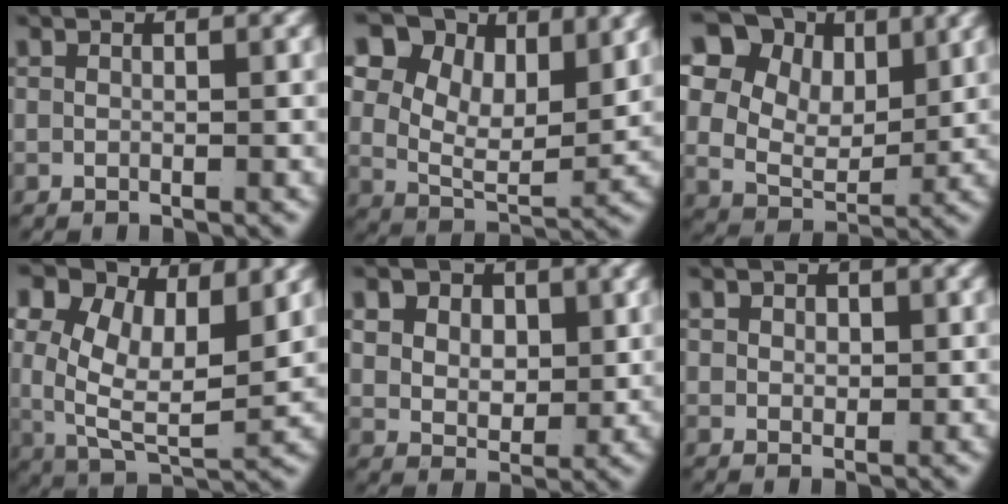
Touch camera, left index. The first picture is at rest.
{"total": 12.6, "force": [4.7, 8.6, 7.9], "torque": [-0.138, -0.003, 0.063]}
{"total": 13.7, "force": [4.6, 10.4, 7.6], "torque": [-0.144, 0.001, 0.061]}
{"total": 12.3, "force": [1.8, 9.1, 8.0], "torque": [-0.167, -0.033, 0.033]}
{"total": 5.7, "force": [1.3, 4.5, 3.2], "torque": [-0.067, -0.026, 0.033]}
{"total": 1.9, "force": [0.6, 1.5, 1.0], "torque": [-0.016, -0.007, 0.014]}